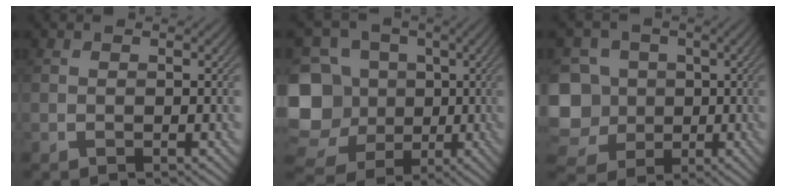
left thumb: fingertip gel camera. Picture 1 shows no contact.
{"total": 17.4, "force": [-0.8, 16.2, 6.5], "torque": [-0.240, 0.019, -0.024]}
{"total": 11.8, "force": [-0.5, 11.0, 4.3], "torque": [-0.179, -0.006, -0.028]}